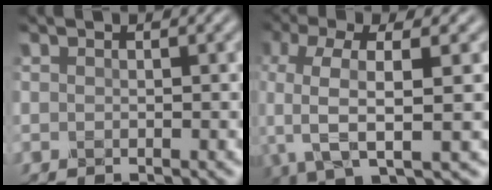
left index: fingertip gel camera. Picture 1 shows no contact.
{"total": 7.8, "force": [-1.0, 2.8, 7.2], "torque": [-0.149, 0.003, -0.026]}